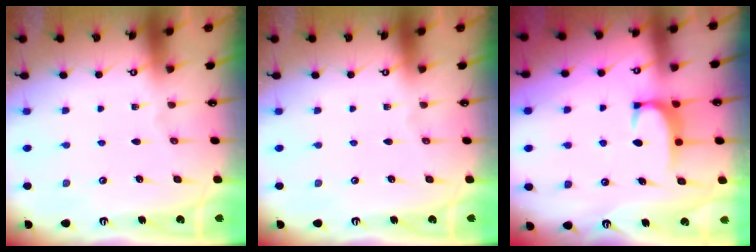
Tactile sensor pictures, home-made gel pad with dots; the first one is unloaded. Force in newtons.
{"total": 0.0}
{"total": 1.8, "press": 1.7, "slide": 0.5}